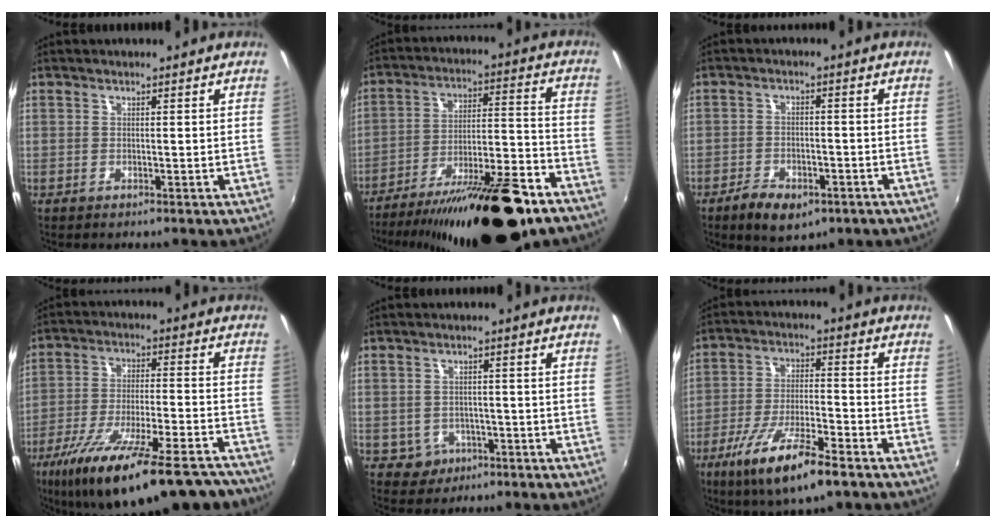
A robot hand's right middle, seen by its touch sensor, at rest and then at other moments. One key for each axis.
{"total": 26.7, "fx": -20.0, "fy": 7.1, "fz": 16.2, "tx": -0.269, "ty": -0.026, "tz": -0.289}
{"total": 9.1, "fx": -5.8, "fy": 4.4, "fz": 5.6, "tx": -0.123, "ty": -0.011, "tz": -0.084}
{"total": 26.8, "fx": -20.6, "fy": 6.9, "fz": 15.7, "tx": -0.268, "ty": -0.043, "tz": -0.299}
{"total": 4.2, "fx": -1.6, "fy": 3.8, "fz": 0.8, "tx": -0.029, "ty": 0.007, "tz": -0.014}
{"total": 14.3, "fx": -8.8, "fy": 3.1, "fz": 10.8, "tx": -0.217, "ty": -0.034, "tz": -0.156}